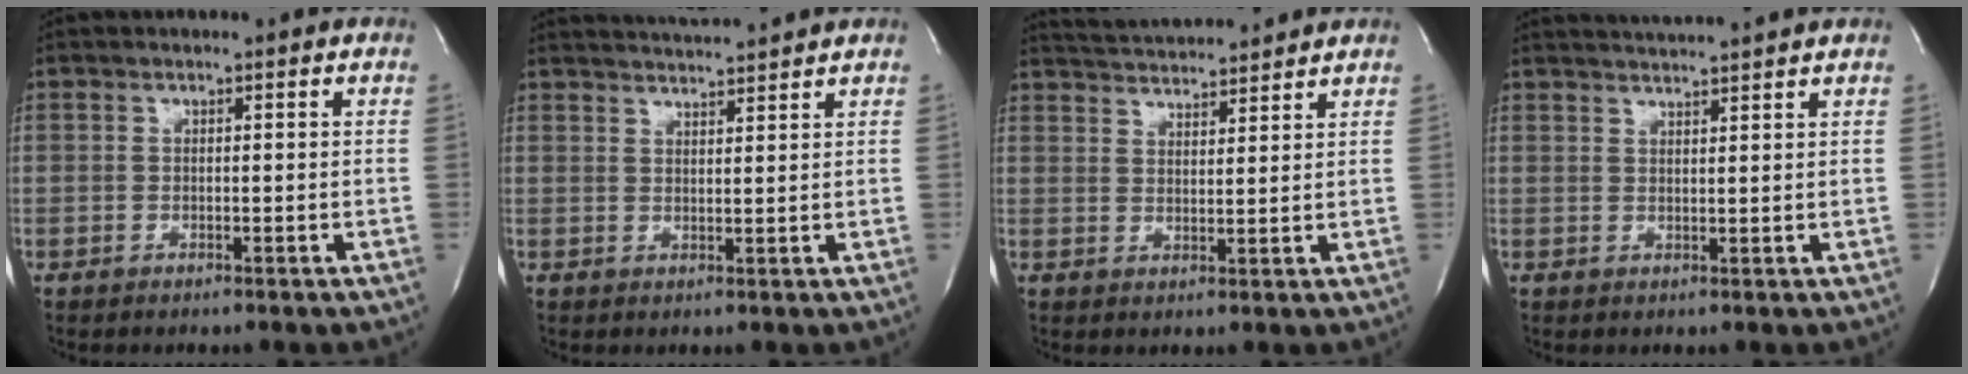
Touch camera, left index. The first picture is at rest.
{"total": 6.7, "force": [6.4, -0.8, 1.7], "torque": [-0.036, 0.012, 0.097]}
{"total": 10.3, "force": [9.8, 0.7, 3.0], "torque": [-0.060, 0.018, 0.152]}
{"total": 6.0, "force": [5.7, -1.0, 1.7], "torque": [-0.031, 0.015, 0.084]}